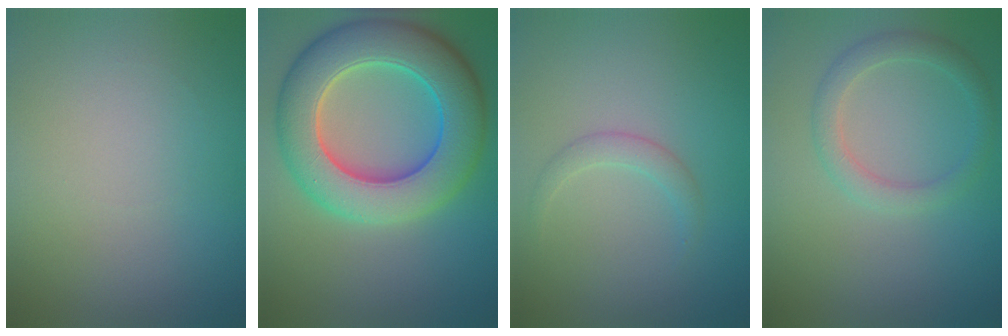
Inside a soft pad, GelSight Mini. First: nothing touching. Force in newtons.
{"total": 10.6, "press": 10.6, "slide": 0.2}
{"total": 1.4, "press": 1.4, "slide": 0.1}
{"total": 2.4, "press": 2.4, "slide": 0.2}